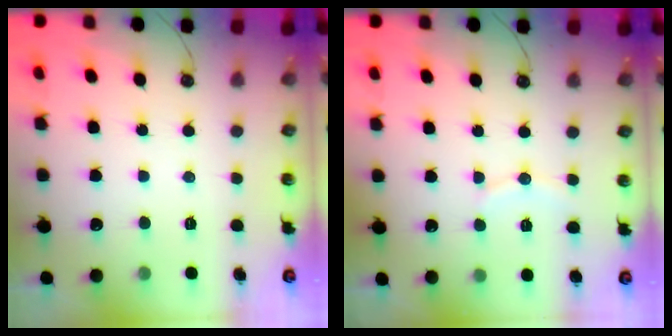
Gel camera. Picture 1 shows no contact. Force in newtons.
{"total": 5.8, "press": 5.8, "slide": 0.5}